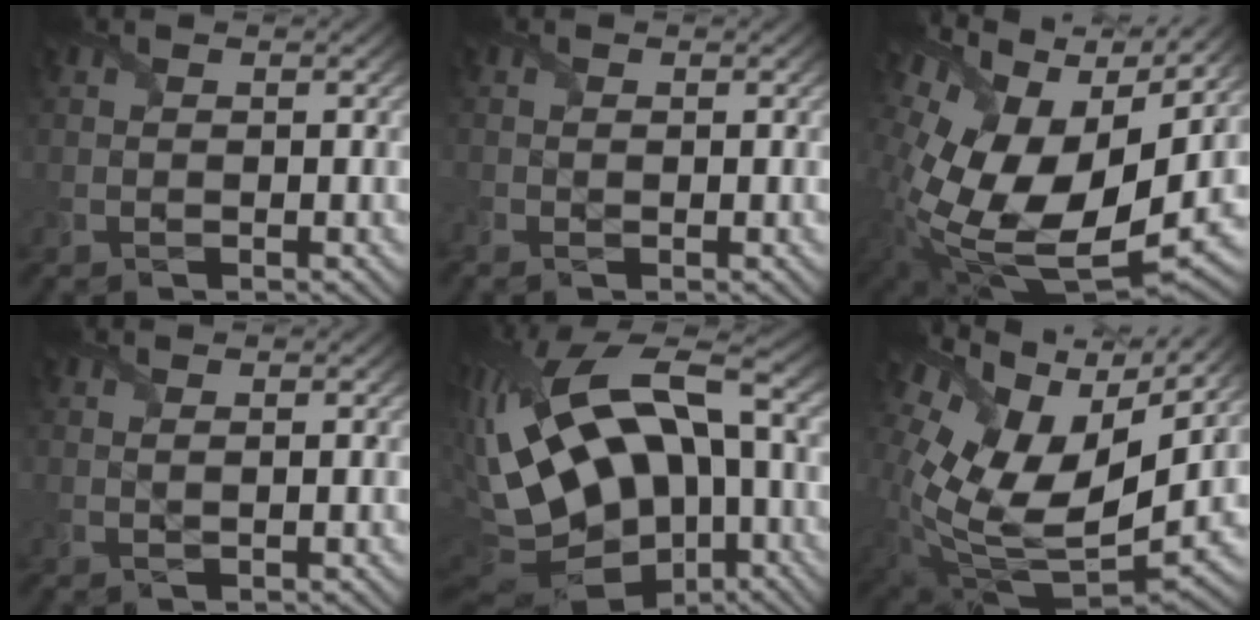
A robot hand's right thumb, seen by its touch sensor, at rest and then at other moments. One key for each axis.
{"total": 0.8, "fx": -0.4, "fy": 0.3, "fz": 0.6, "tx": -0.016, "ty": -0.003, "tz": -0.008}
{"total": 17.0, "fx": 3.4, "fy": 9.7, "fz": 13.6, "tx": -0.289, "ty": -0.013, "tz": 0.075}
{"total": 1.0, "fx": 0.5, "fy": 0.1, "fz": 0.8, "tx": -0.018, "ty": 0.001, "tz": 0.006}
{"total": 21.9, "fx": -1.7, "fy": 12.2, "fz": 18.1, "tx": -0.363, "ty": -0.008, "tz": -0.024}
{"total": 16.6, "fx": 4.4, "fy": 10.4, "fz": 12.1, "tx": -0.266, "ty": -0.016, "tz": 0.105}